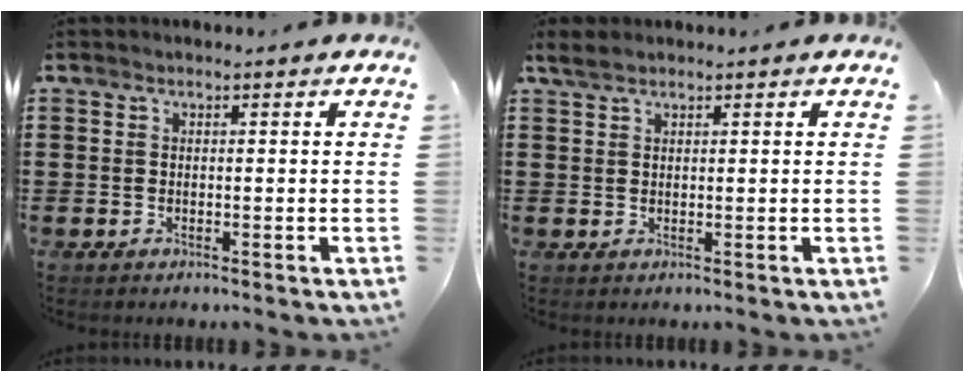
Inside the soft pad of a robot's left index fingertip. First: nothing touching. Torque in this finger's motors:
{"motor_torque": [0.28, -0.26, 0.07, 0.03]}